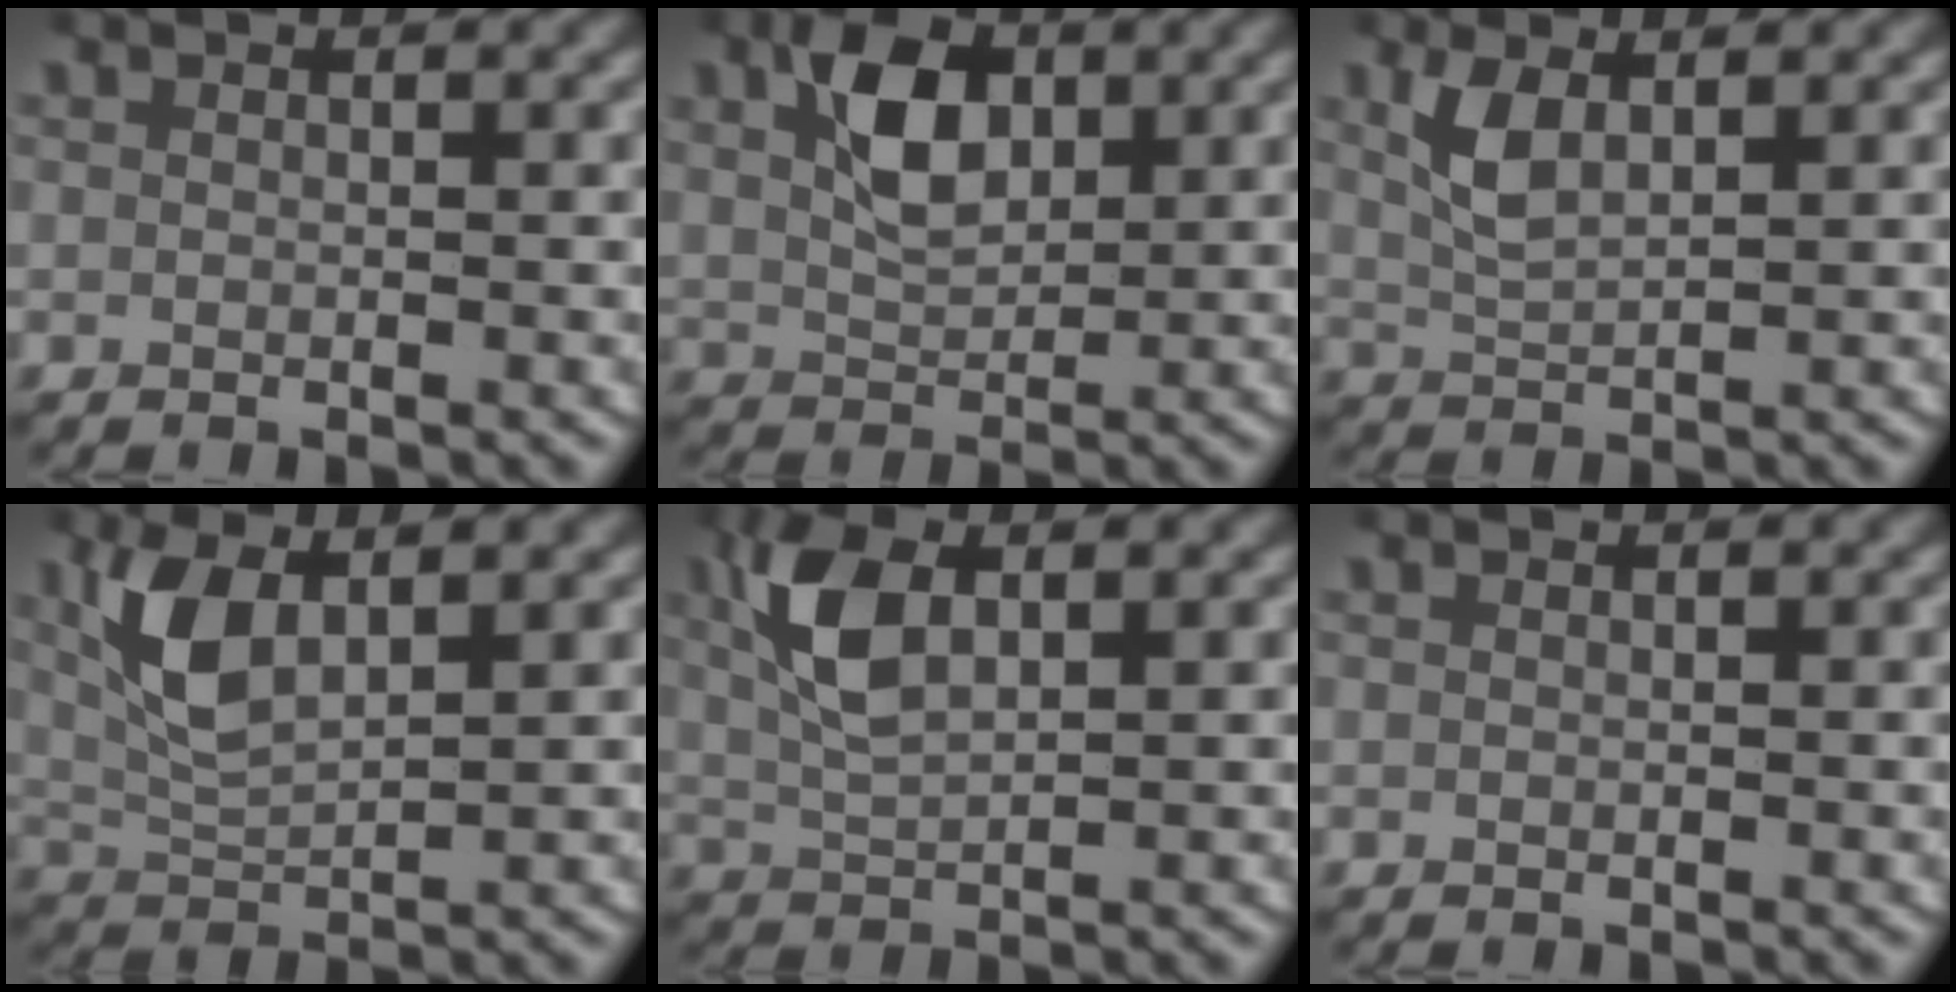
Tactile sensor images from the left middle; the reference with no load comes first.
{"total": 5.2, "force": [1.7, 3.3, 3.6], "torque": [-0.067, -0.002, 0.031]}
{"total": 2.8, "force": [1.2, 1.2, 2.2], "torque": [-0.055, -0.001, 0.026]}
{"total": 4.7, "force": [1.9, 2.2, 3.8], "torque": [-0.099, -0.002, 0.036]}
{"total": 5.1, "force": [1.5, 2.4, 4.2], "torque": [-0.102, 0.003, 0.028]}
{"total": 0.0}